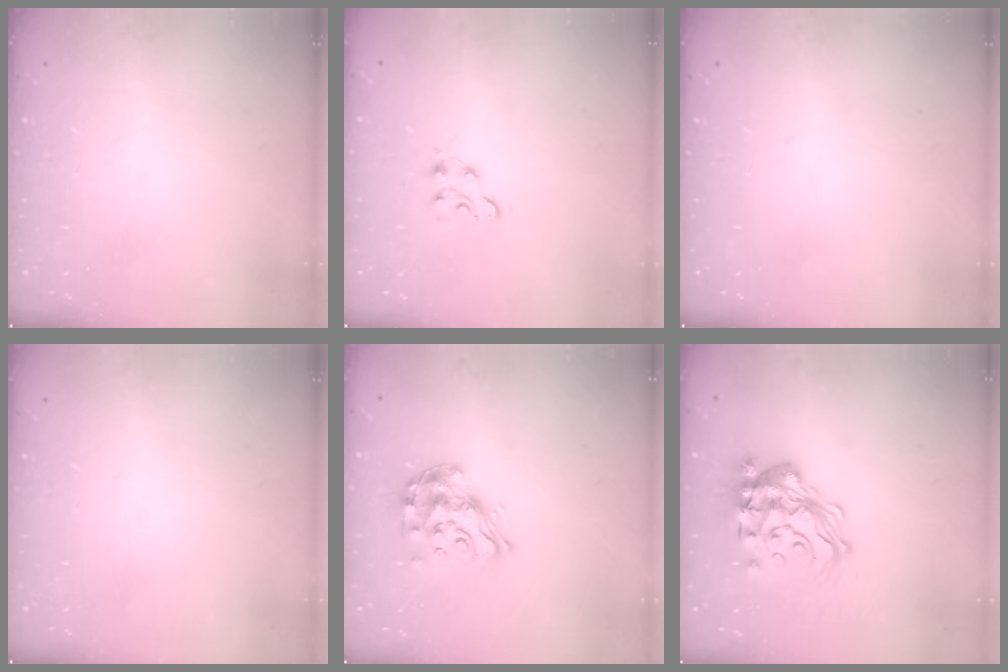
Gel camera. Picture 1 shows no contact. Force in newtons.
{"total": 5.1, "press": 5.1, "slide": 0.6}
{"total": 0.0}
{"total": 0.0}
{"total": 14.2, "press": 14.1, "slide": 1.1}
{"total": 20.1, "press": 20.0, "slide": 2.2}